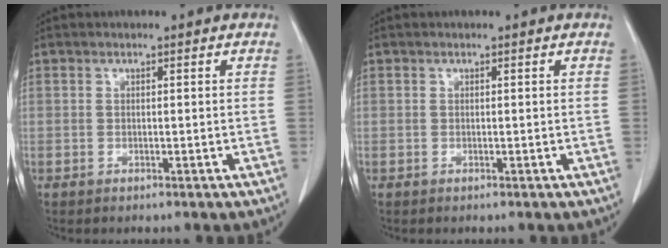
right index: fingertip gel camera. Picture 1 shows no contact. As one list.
[{"total": 0.0}]